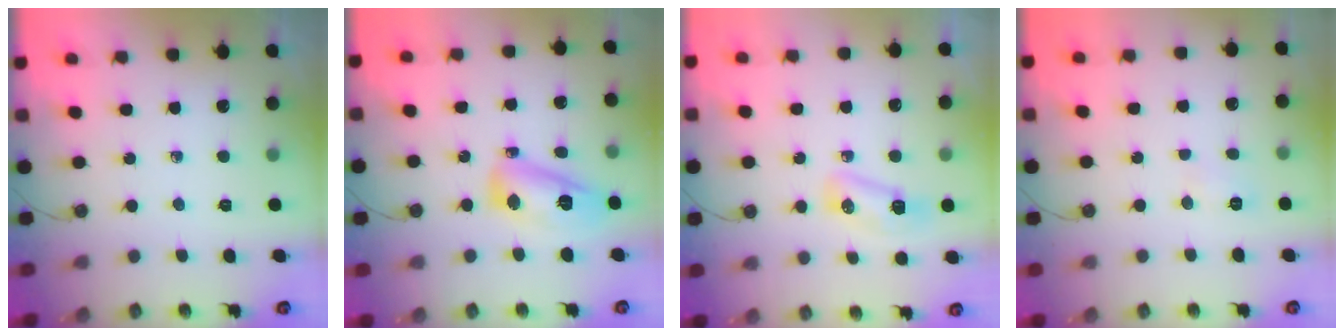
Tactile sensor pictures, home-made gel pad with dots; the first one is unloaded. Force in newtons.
{"total": 13.0, "press": 13.0, "slide": 1.1}
{"total": 6.7, "press": 6.6, "slide": 0.8}
{"total": 4.5, "press": 4.4, "slide": 0.5}